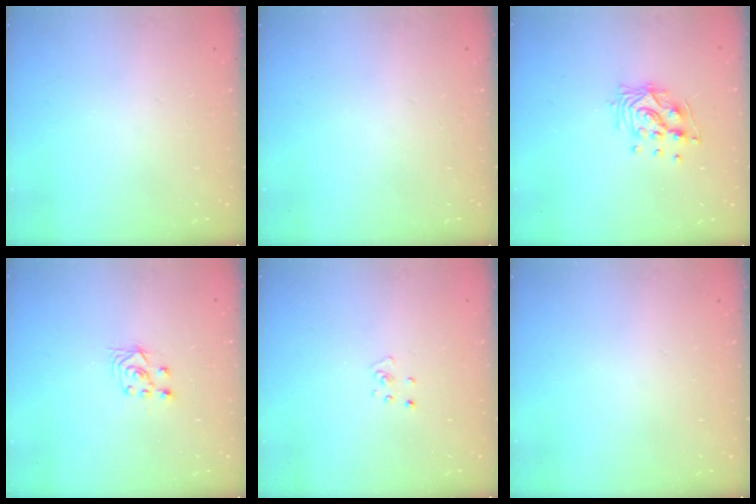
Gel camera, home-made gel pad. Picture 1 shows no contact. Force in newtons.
{"total": 0.0}
{"total": 10.2, "press": 10.2, "slide": 1.2}
{"total": 3.4, "press": 3.2, "slide": 0.9}
{"total": 3.2, "press": 3.2, "slide": 0.4}
{"total": 0.0}